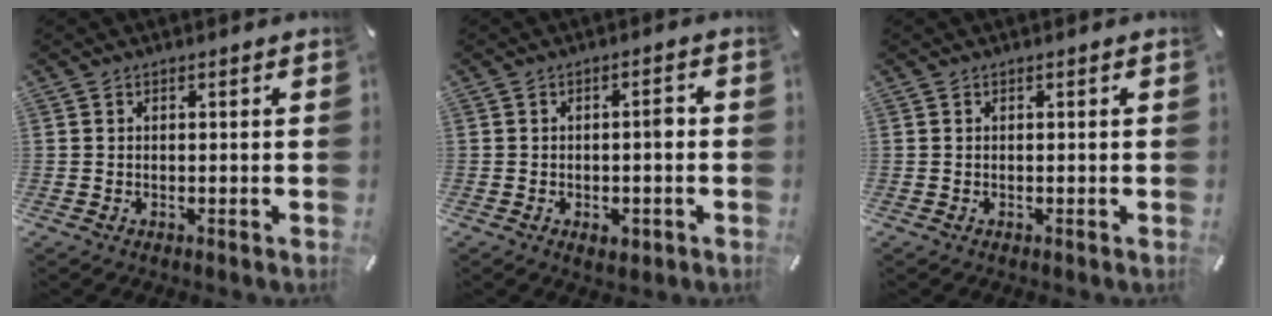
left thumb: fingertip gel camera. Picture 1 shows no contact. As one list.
[{"total": 5.0, "force": [-0.9, 2.8, 4.1], "torque": [-0.053, 0.006, -0.018]}, {"total": 0.0}]